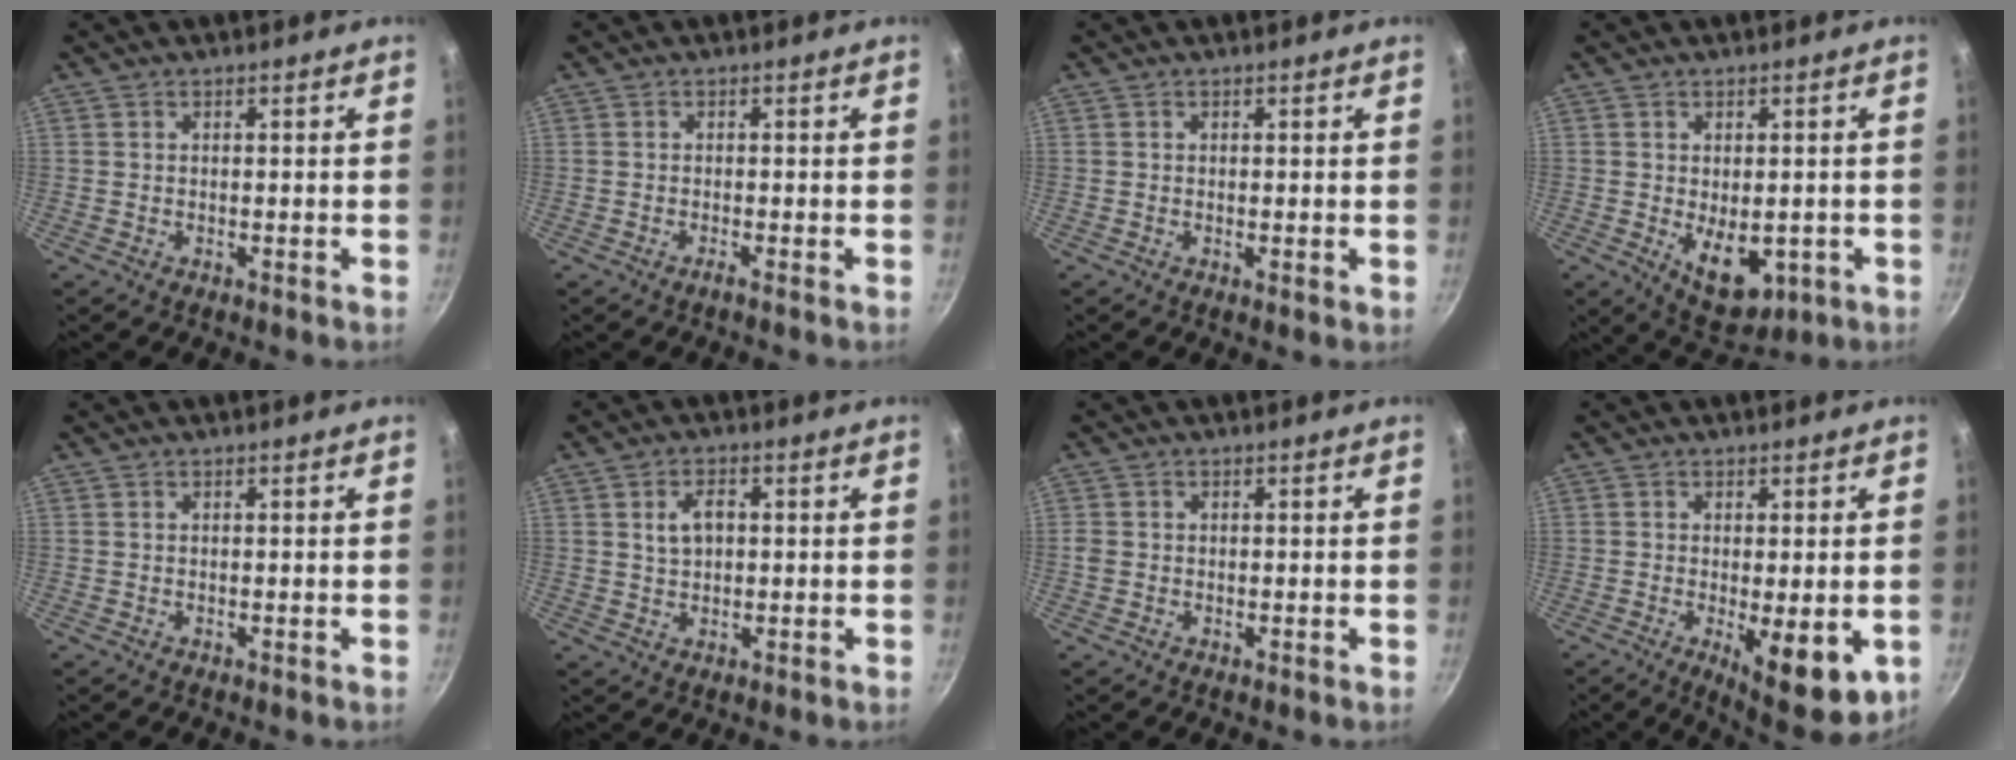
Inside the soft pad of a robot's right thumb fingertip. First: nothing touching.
{"total": 0.6, "force": [-0.5, -0.3, 0.2], "torque": [-0.007, -0.002, -0.013]}
{"total": 0.8, "force": [0.0, 0.3, 0.7], "torque": [-0.012, -0.004, -0.003]}
{"total": 8.8, "force": [-2.0, 5.2, 6.8], "torque": [-0.082, -0.007, -0.013]}
{"total": 0.0}
{"total": 4.1, "force": [0.8, 2.7, 3.1], "torque": [-0.048, 0.004, 0.015]}
{"total": 1.2, "force": [-0.1, 1.1, 0.5], "torque": [-0.012, 0.002, -0.004]}
{"total": 11.1, "force": [-3.2, 3.9, 9.9], "torque": [-0.131, -0.022, -0.037]}